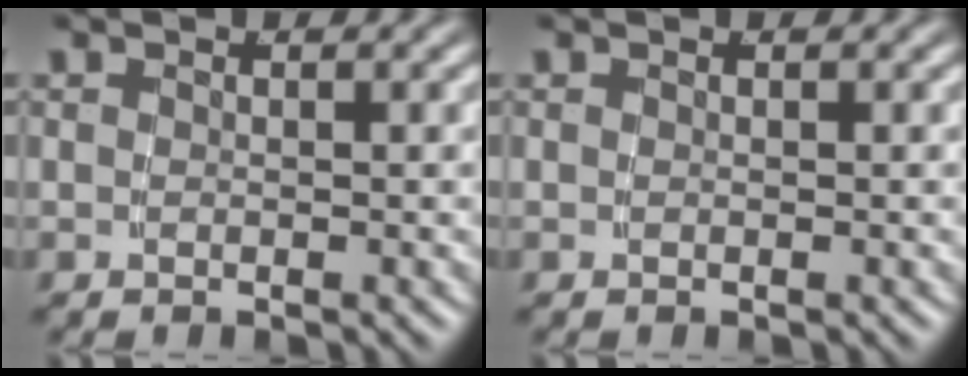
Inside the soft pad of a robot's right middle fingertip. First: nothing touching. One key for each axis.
{"total": 0.0}